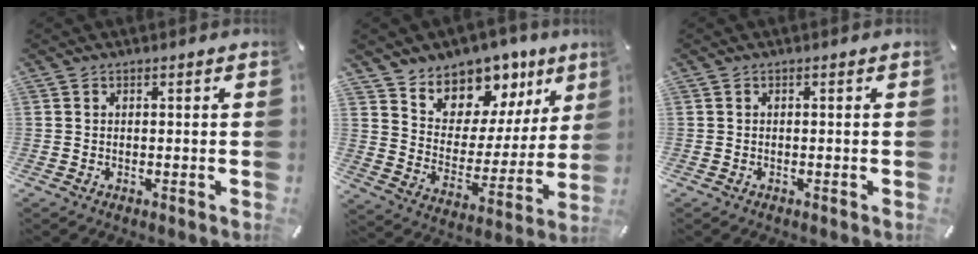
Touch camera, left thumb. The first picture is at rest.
{"total": 10.2, "force": [8.3, 5.9, -0.7], "torque": [0.008, -0.103, 0.150]}
{"total": 0.0}